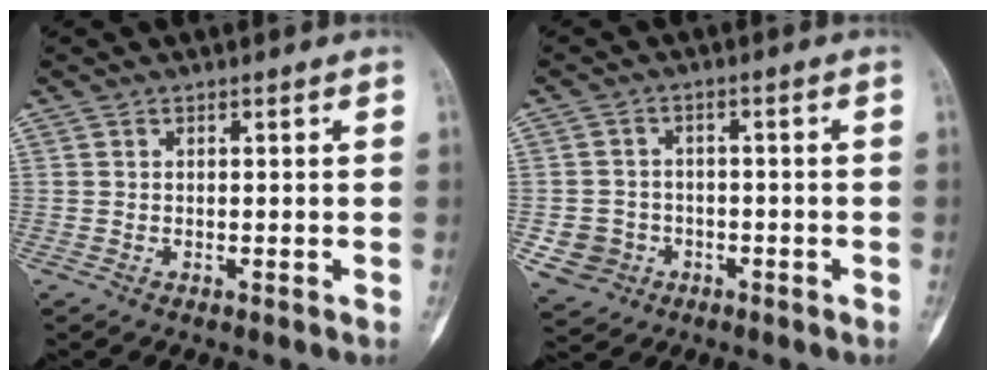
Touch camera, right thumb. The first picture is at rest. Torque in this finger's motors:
{"motor_torque": [0.94, 0.55, 0.36, -0.72, -0.05]}